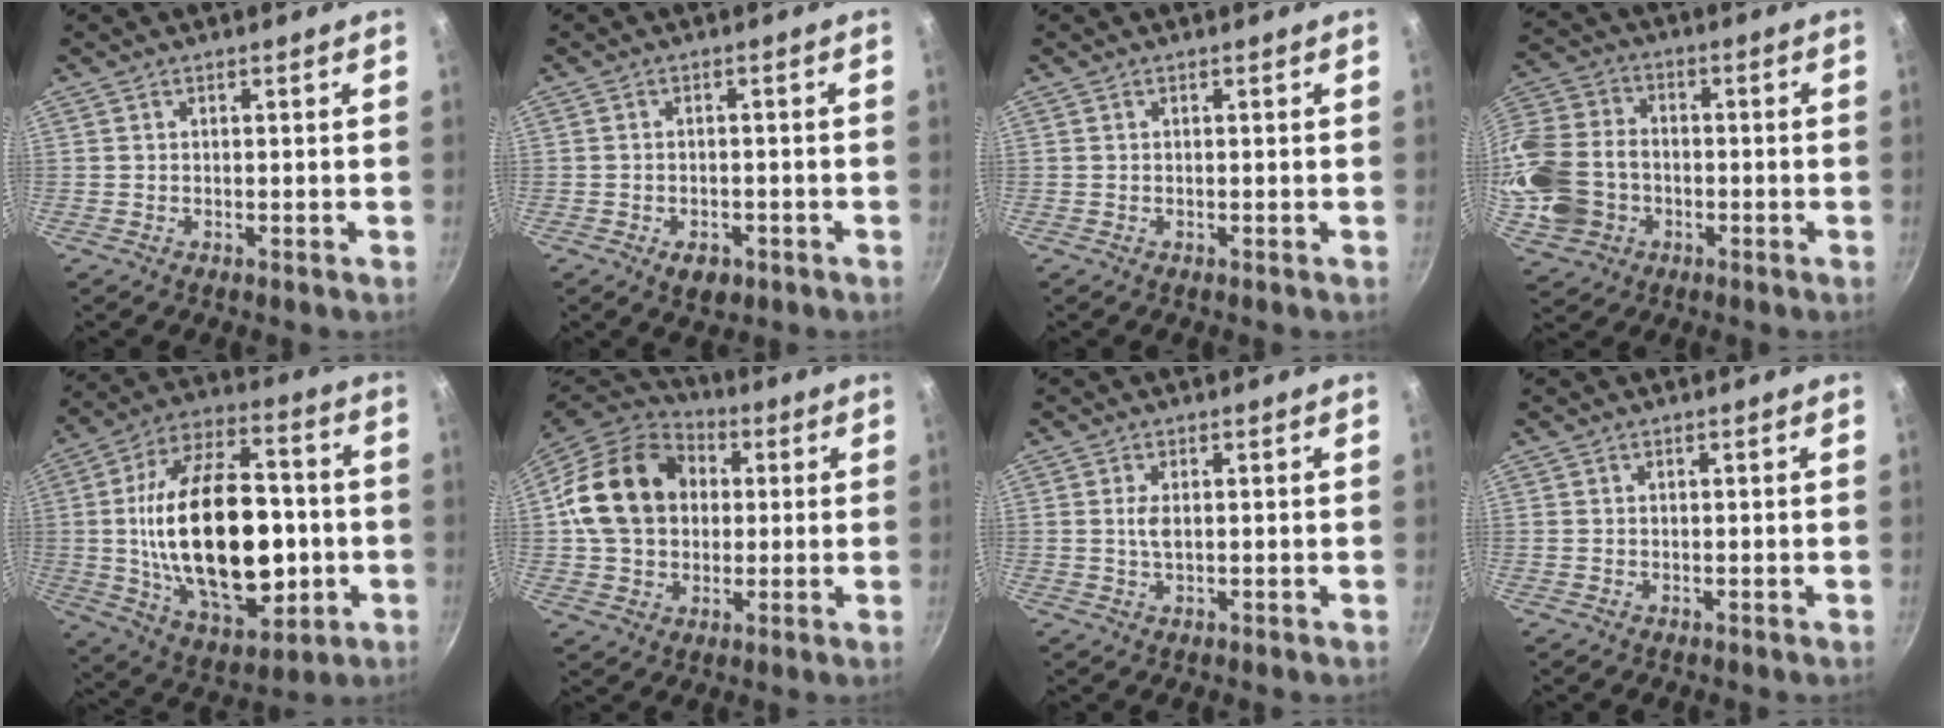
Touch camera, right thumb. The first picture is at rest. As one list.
[{"total": 4.1, "force": [-2.0, 2.6, 2.5], "torque": [-0.033, 0.013, -0.020]}, {"total": 0.0}, {"total": 19.1, "force": [-4.2, 14.6, 11.6], "torque": [-0.256, 0.041, -0.074]}, {"total": 30.0, "force": [-2.0, 17.1, 24.5], "torque": [-0.405, 0.025, -0.019]}, {"total": 20.1, "force": [3.0, 15.7, 12.2], "torque": [-0.196, 0.029, 0.045]}, {"total": 2.4, "force": [0.3, 1.1, 2.1], "torque": [-0.043, 0.000, 0.006]}, {"total": 0.0}]